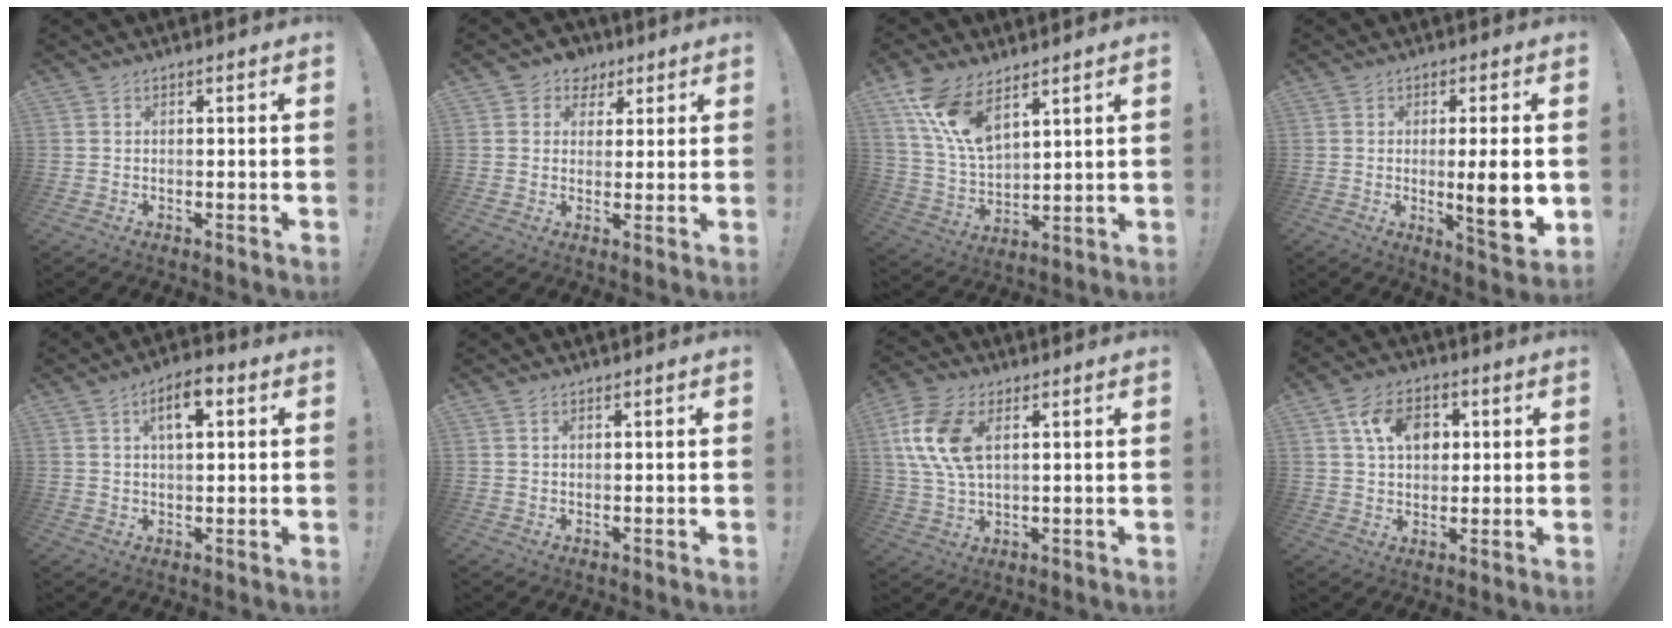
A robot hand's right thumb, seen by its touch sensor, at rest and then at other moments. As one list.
[{"total": 6.6, "force": [3.4, 5.5, 1.2], "torque": [-0.013, -0.017, 0.067]}, {"total": 14.2, "force": [9.2, 6.7, 8.5], "torque": [-0.175, -0.045, 0.176]}, {"total": 10.8, "force": [-0.7, 1.4, 10.7], "torque": [-0.142, -0.014, -0.012]}, {"total": 7.1, "force": [2.5, 3.2, 5.8], "torque": [-0.074, -0.003, 0.036]}, {"total": 0.9, "force": [0.5, 0.4, 0.5], "torque": [-0.008, 0.000, 0.010]}, {"total": 13.6, "force": [4.3, 7.9, 10.2], "torque": [-0.207, -0.010, 0.078]}, {"total": 11.2, "force": [3.9, 8.0, 6.8], "torque": [-0.109, 0.006, 0.073]}]